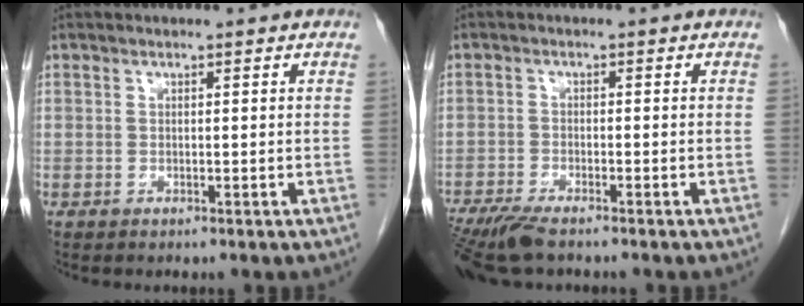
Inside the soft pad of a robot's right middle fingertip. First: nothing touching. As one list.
[{"total": 7.3, "force": [-5.9, 1.2, 4.2], "torque": [-0.076, -0.019, -0.105]}]